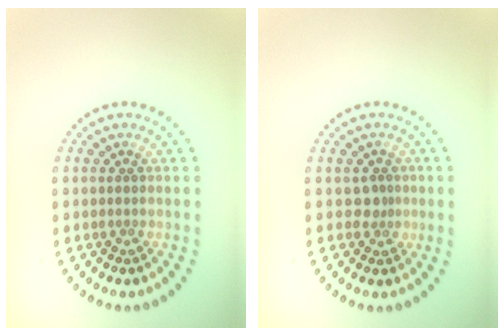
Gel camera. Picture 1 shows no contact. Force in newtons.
{"total": 1.4, "press": 1.1, "slide": 0.8}